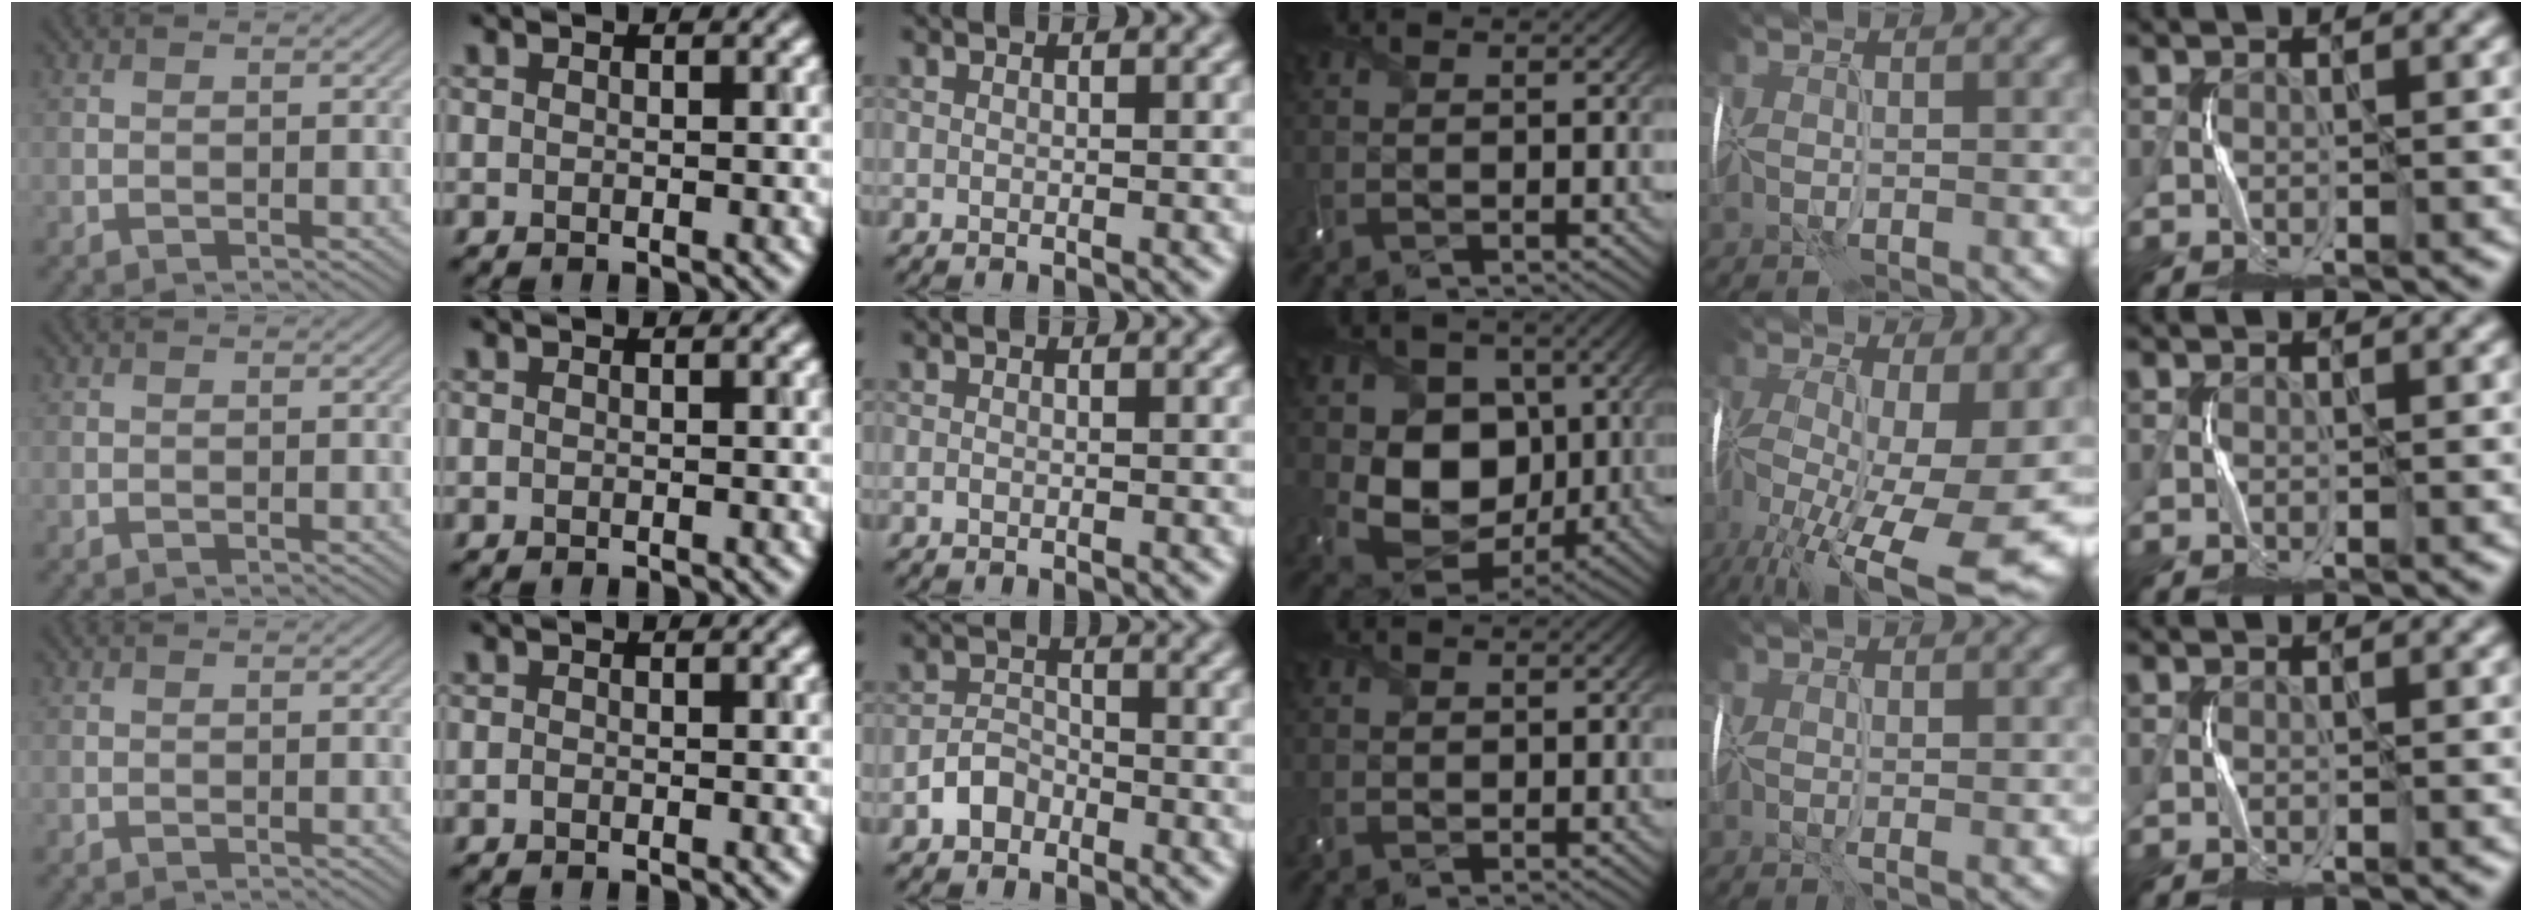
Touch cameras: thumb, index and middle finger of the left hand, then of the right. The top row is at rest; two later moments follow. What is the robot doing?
{"motion": "wrap", "object": "receipt paper"}